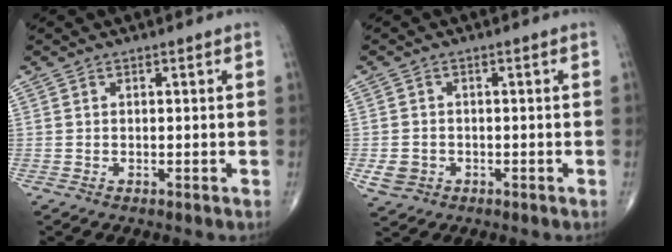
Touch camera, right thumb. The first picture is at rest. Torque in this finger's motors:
{"motor_torque": [0.53, 0.31, -0.14, -0.26, 0.04]}